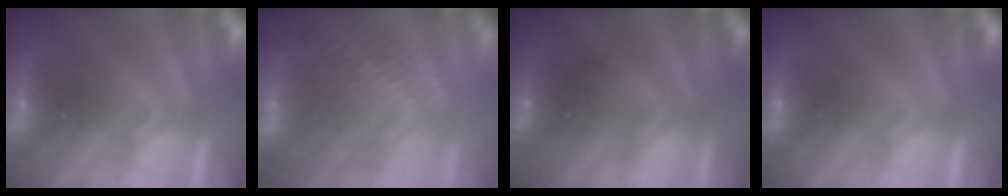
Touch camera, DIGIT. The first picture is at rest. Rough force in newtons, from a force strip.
{"total": 3.4}
{"total": 2.2}
{"total": 0.0}